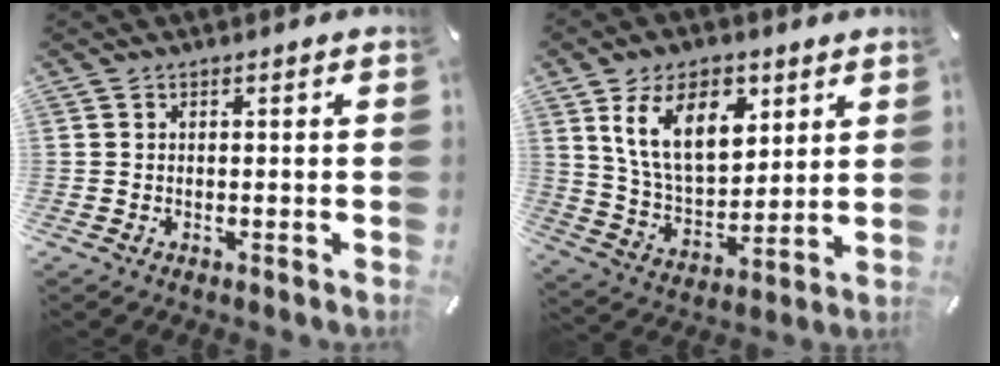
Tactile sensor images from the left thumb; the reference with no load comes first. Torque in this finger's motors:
{"motor_torque": [1.34, 1.33, 1.51, -1.26, 0.50]}